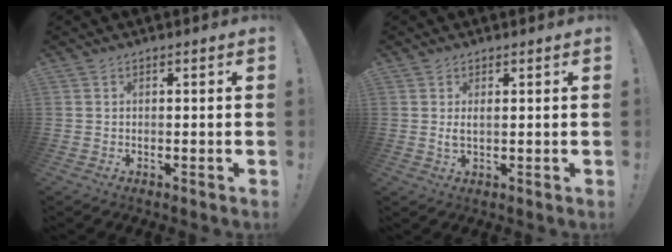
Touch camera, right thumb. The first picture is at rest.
{"total": 1.8, "force": [0.5, 0.5, 1.6], "torque": [-0.026, -0.003, 0.007]}